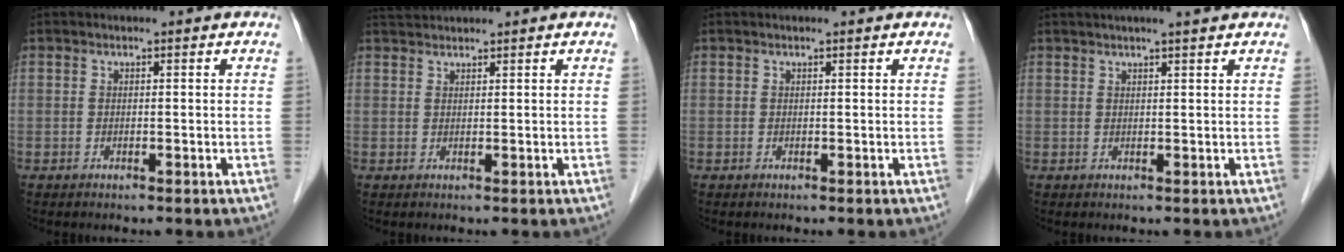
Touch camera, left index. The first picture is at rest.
{"total": 2.2, "force": [2.2, -0.2, 0.2], "torque": [-0.006, 0.020, 0.048]}
{"total": 0.5, "force": [0.5, 0.0, 0.3], "torque": [-0.008, 0.002, 0.007]}
{"total": 5.4, "force": [4.5, -0.2, 2.9], "torque": [-0.043, 0.021, 0.060]}